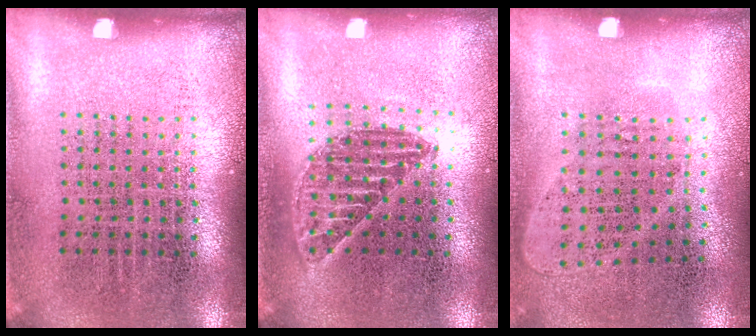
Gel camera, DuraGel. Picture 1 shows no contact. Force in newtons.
{"total": 1.2, "press": 1.1, "slide": 0.4}
{"total": 0.9, "press": 0.8, "slide": 0.4}